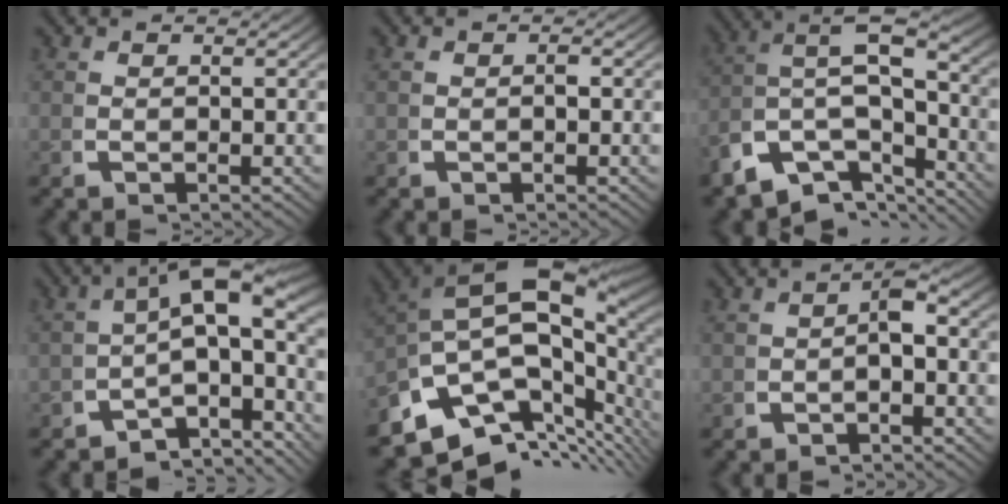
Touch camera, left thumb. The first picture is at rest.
{"total": 0.8, "force": [0.0, 0.6, 0.6], "torque": [-0.016, -0.004, 0.002]}
{"total": 13.3, "force": [-1.8, 9.3, 9.3], "torque": [-0.197, -0.037, -0.024]}
{"total": 10.1, "force": [-0.8, 5.9, 8.1], "torque": [-0.130, -0.022, -0.012]}
{"total": 20.1, "force": [-3.2, 13.6, 14.5], "torque": [-0.274, -0.053, -0.037]}
{"total": 2.5, "force": [-0.6, 1.2, 2.1], "torque": [-0.039, -0.002, -0.006]}